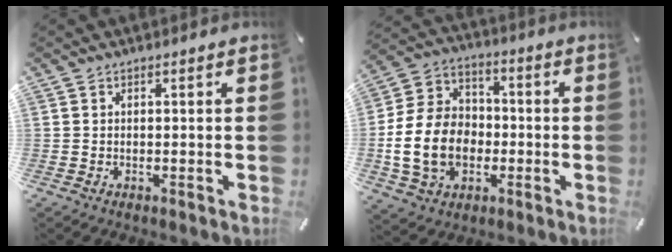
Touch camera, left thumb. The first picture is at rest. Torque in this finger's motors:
{"motor_torque": [0.26, 1.47, 1.34, -0.64, 0.63]}